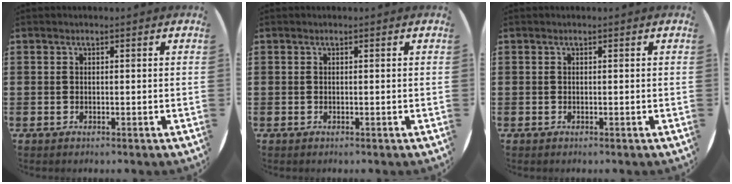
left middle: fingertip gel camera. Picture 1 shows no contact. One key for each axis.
{"total": 0.0}
{"total": 0.0}